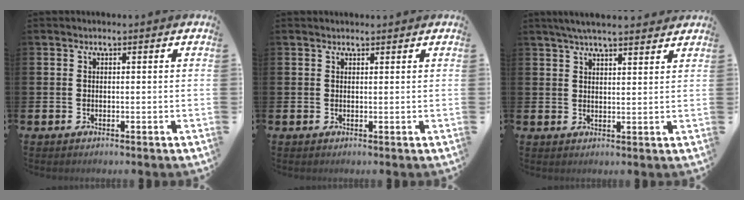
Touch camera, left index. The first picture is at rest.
{"total": 0.7, "force": [0.7, 0.2, 0.0], "torque": [0.012, -0.004, 0.010]}
{"total": 4.4, "force": [4.1, 0.5, 1.6], "torque": [-0.037, -0.010, 0.073]}